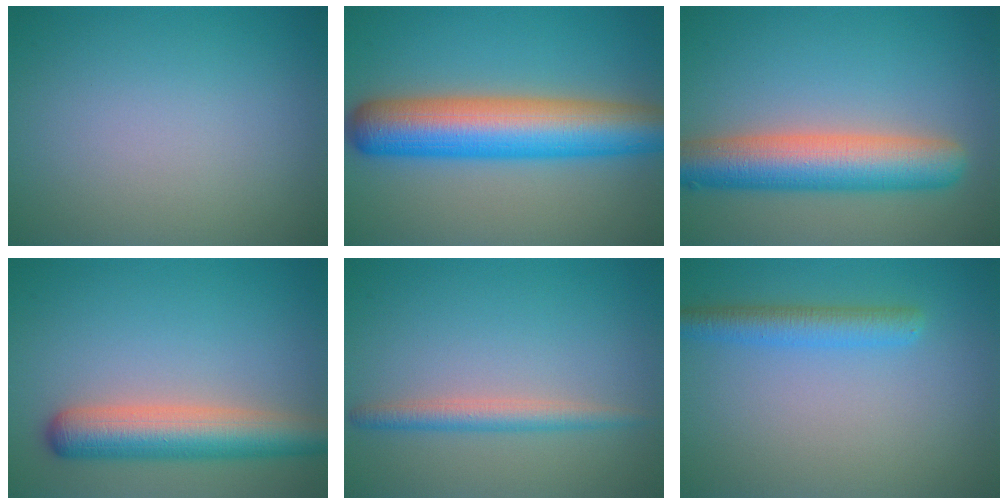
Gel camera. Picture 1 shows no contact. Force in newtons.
{"total": 10.1, "press": 10.1, "slide": 0.3}
{"total": 7.6, "press": 7.6, "slide": 0.4}
{"total": 6.3, "press": 6.3, "slide": 0.4}
{"total": 2.3, "press": 2.3, "slide": 0.1}
{"total": 2.9, "press": 2.9, "slide": 0.2}